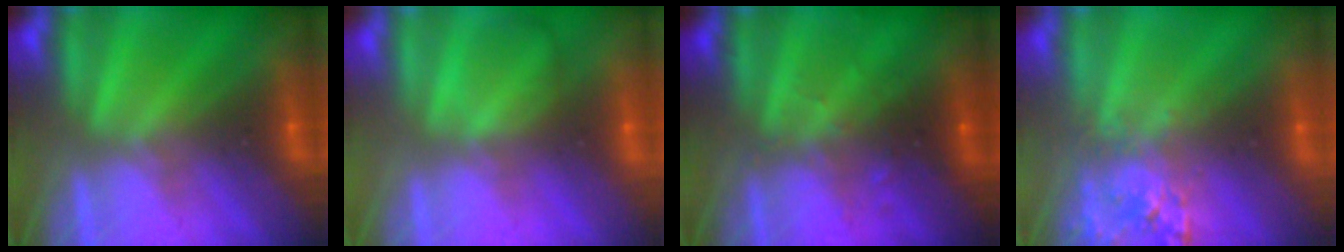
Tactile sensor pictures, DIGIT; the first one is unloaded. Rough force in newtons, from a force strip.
{"total": 2.1}
{"total": 2.7}
{"total": 2.7}